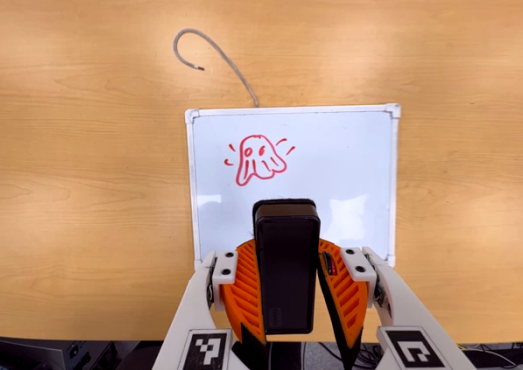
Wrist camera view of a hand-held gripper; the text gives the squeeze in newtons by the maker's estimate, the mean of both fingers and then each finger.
{"total": 8.0, "left": 6.6, "right": 9.4}